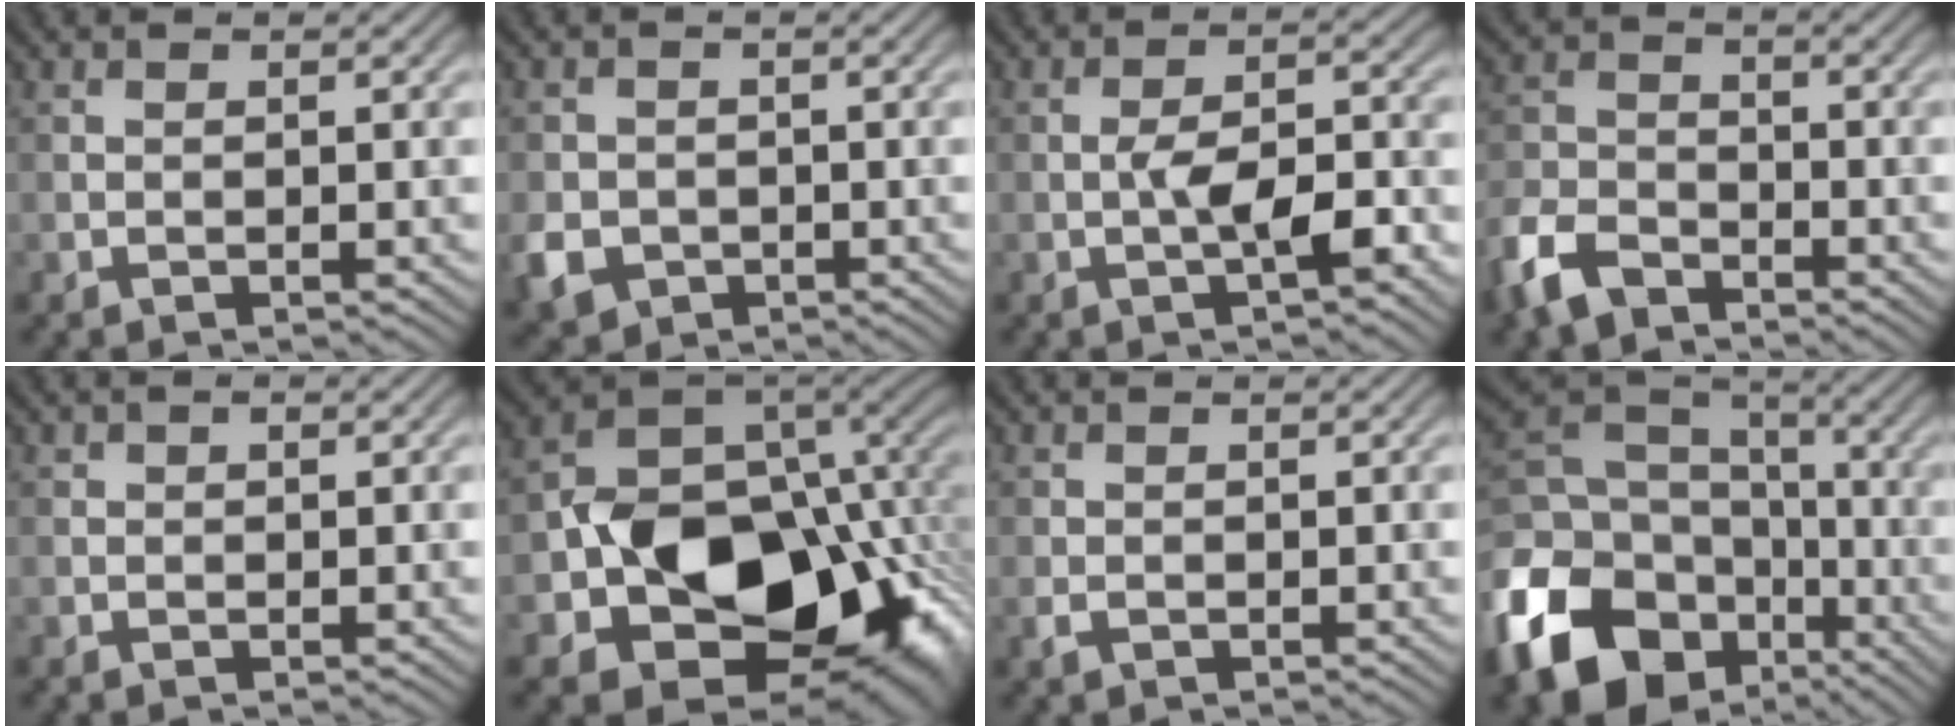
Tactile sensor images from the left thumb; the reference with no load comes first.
{"total": 4.3, "force": [-1.7, 3.5, 1.8], "torque": [-0.047, -0.011, -0.039]}
{"total": 5.1, "force": [-1.7, 1.7, 4.5], "torque": [-0.078, 0.009, -0.032]}
{"total": 7.6, "force": [-5.3, 3.9, 3.7], "torque": [-0.091, -0.007, -0.123]}
{"total": 0.9, "force": [0.4, 0.6, 0.5], "torque": [-0.009, 0.002, 0.004]}
{"total": 19.9, "force": [-5.1, 14.8, 12.2], "torque": [-0.227, -0.053, -0.053]}
{"total": 1.0, "force": [-0.3, 0.8, 0.6], "torque": [-0.015, -0.003, -0.005]}
{"total": 19.7, "force": [-8.5, 14.3, 10.5], "torque": [-0.292, -0.042, -0.153]}